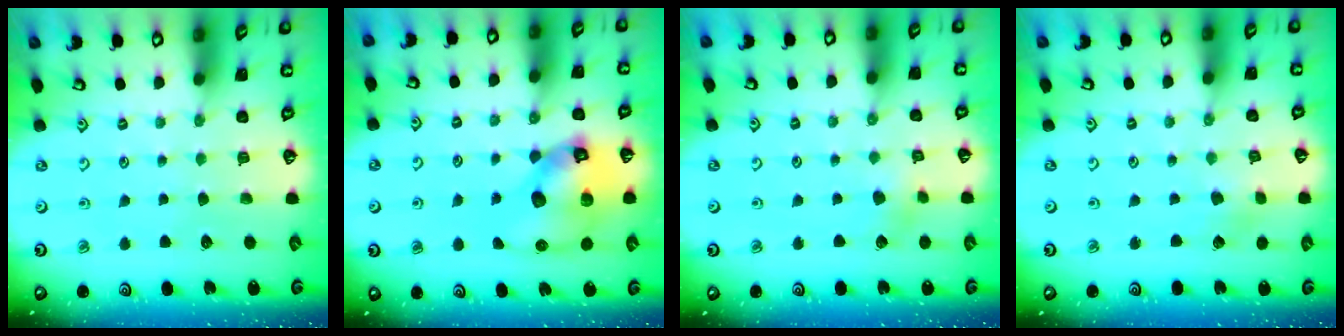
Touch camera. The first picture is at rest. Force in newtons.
{"total": 15.2, "press": 15.1, "slide": 2.1}
{"total": 3.6, "press": 3.6, "slide": 0.4}
{"total": 1.3, "press": 1.3, "slide": 0.1}